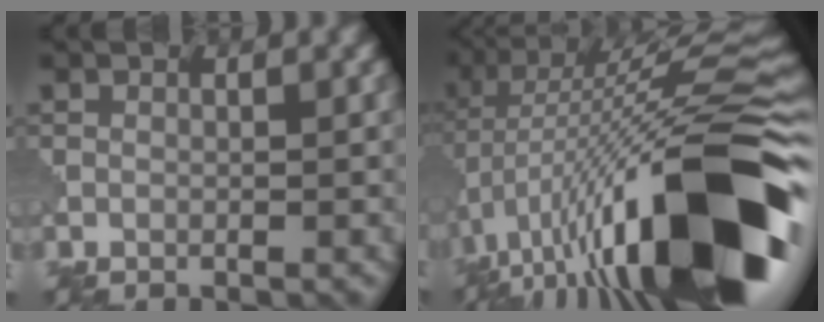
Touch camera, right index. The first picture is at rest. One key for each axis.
{"total": 17.3, "fx": -5.0, "fy": 5.5, "fz": 15.6, "tx": -0.247, "ty": 0.034, "tz": -0.092}